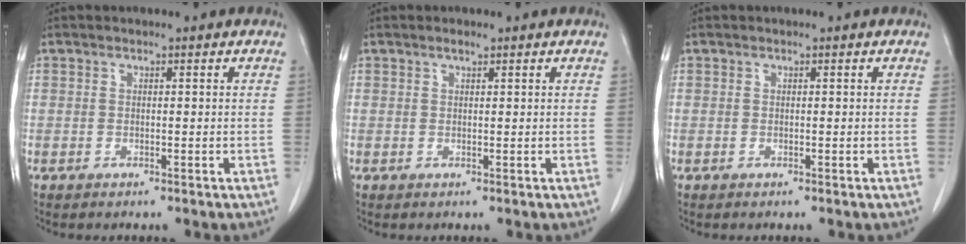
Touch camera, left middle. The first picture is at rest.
{"total": 0.8, "force": [0.6, 0.1, 0.5], "torque": [-0.013, 0.001, 0.012]}
{"total": 0.0}